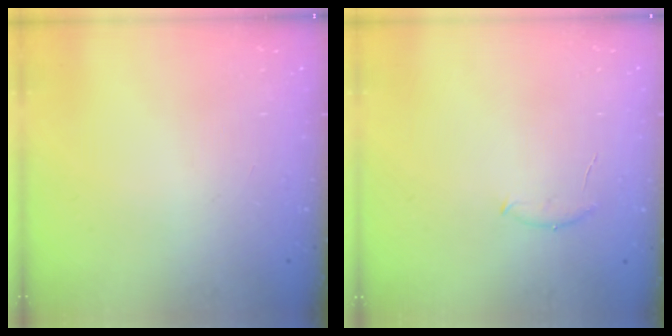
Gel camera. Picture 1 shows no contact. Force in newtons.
{"total": 6.1, "press": 6.0, "slide": 1.1}